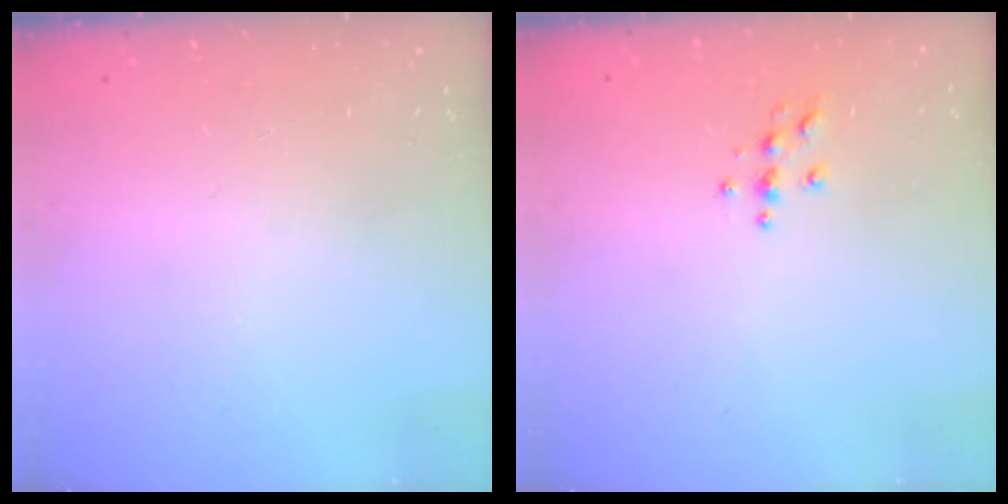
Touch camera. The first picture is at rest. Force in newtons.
{"total": 3.9, "press": 3.8, "slide": 0.4}